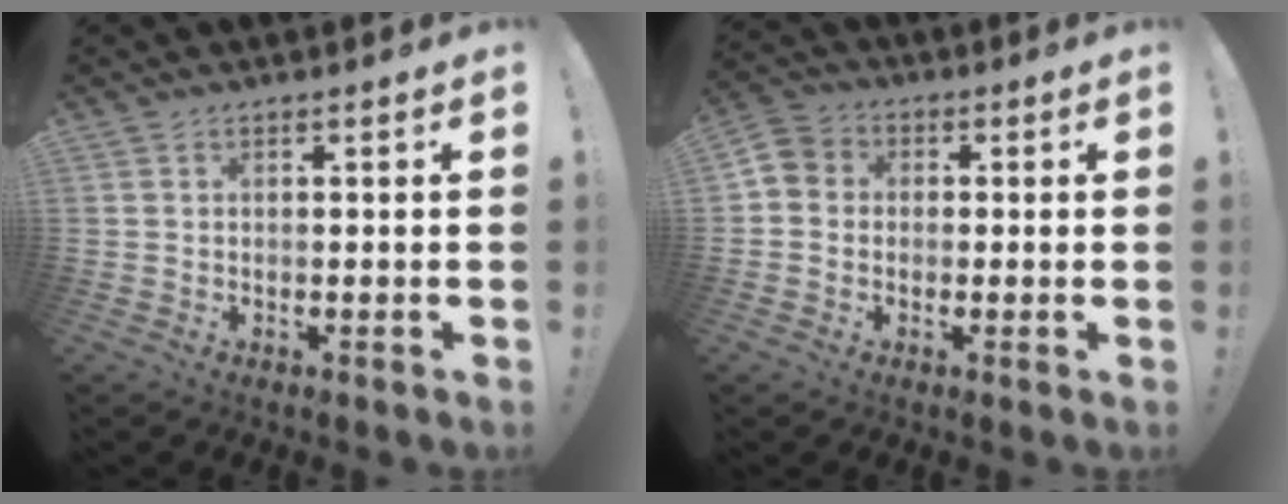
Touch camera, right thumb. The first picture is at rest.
{"total": 5.1, "force": [-1.0, 4.6, 1.9], "torque": [-0.033, 0.017, -0.019]}